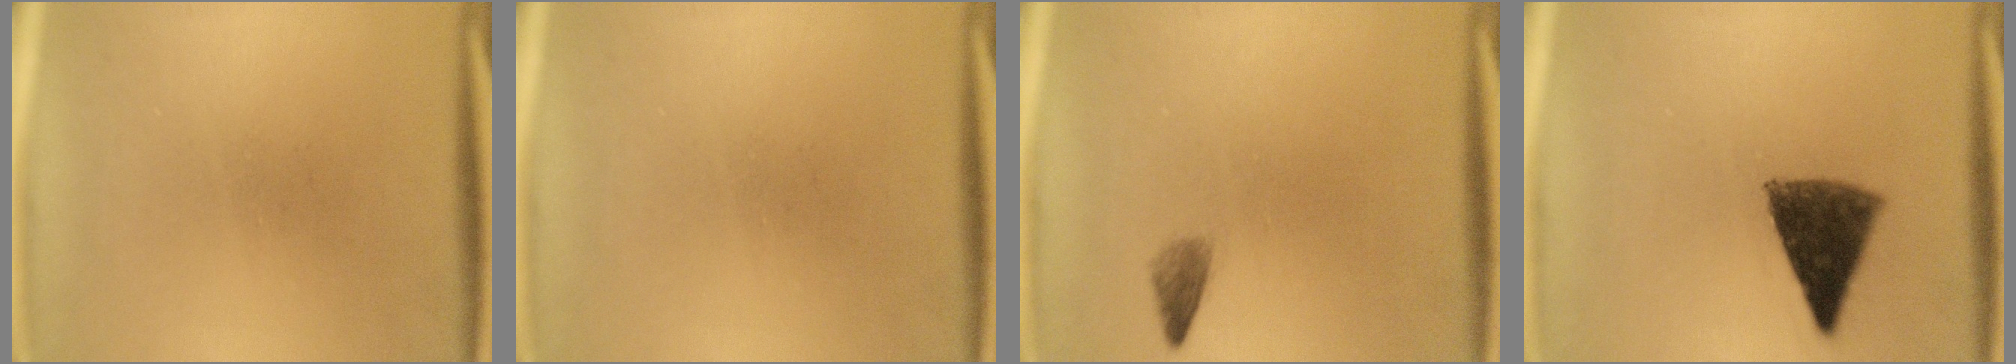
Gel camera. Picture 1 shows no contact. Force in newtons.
{"total": 0.0}
{"total": 1.5}
{"total": 9.4}